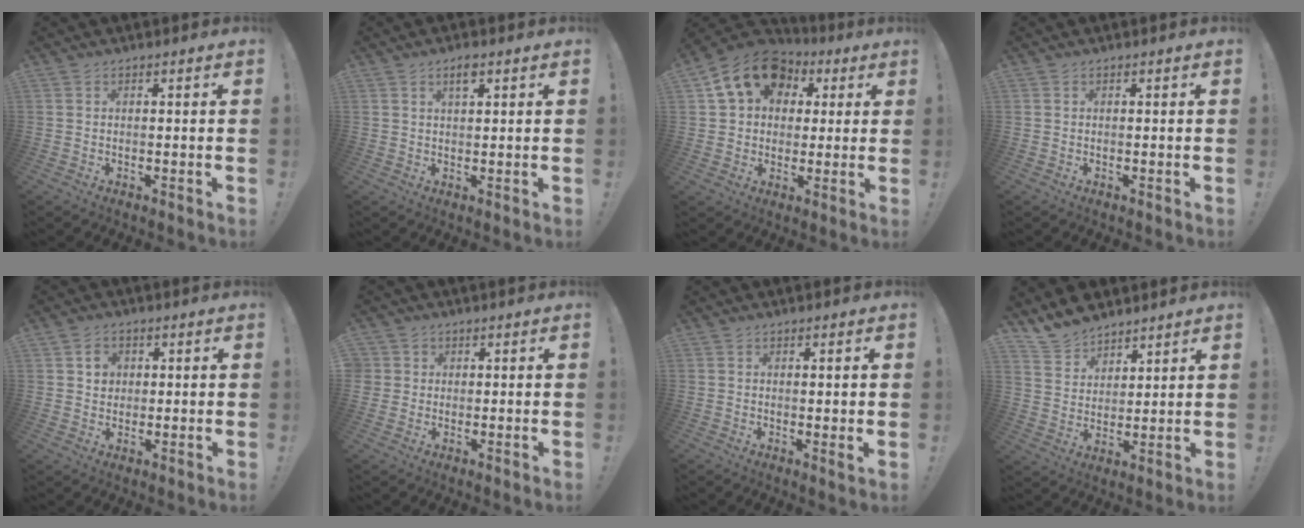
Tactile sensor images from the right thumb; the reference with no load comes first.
{"total": 3.2, "force": [1.7, 1.1, 2.5], "torque": [-0.046, 0.002, 0.026]}
{"total": 15.2, "force": [6.2, 11.6, 7.7], "torque": [-0.113, -0.016, 0.117]}
{"total": 0.0}
{"total": 4.1, "force": [1.1, 3.6, 1.6], "torque": [-0.015, -0.002, 0.017]}
{"total": 2.8, "force": [0.8, 2.7, 0.2], "torque": [-0.009, 0.002, 0.016]}
{"total": 2.2, "force": [0.3, -0.4, 2.2], "torque": [-0.030, -0.007, 0.001]}
{"total": 9.4, "force": [8.3, 4.2, 1.2], "torque": [-0.034, -0.064, 0.165]}